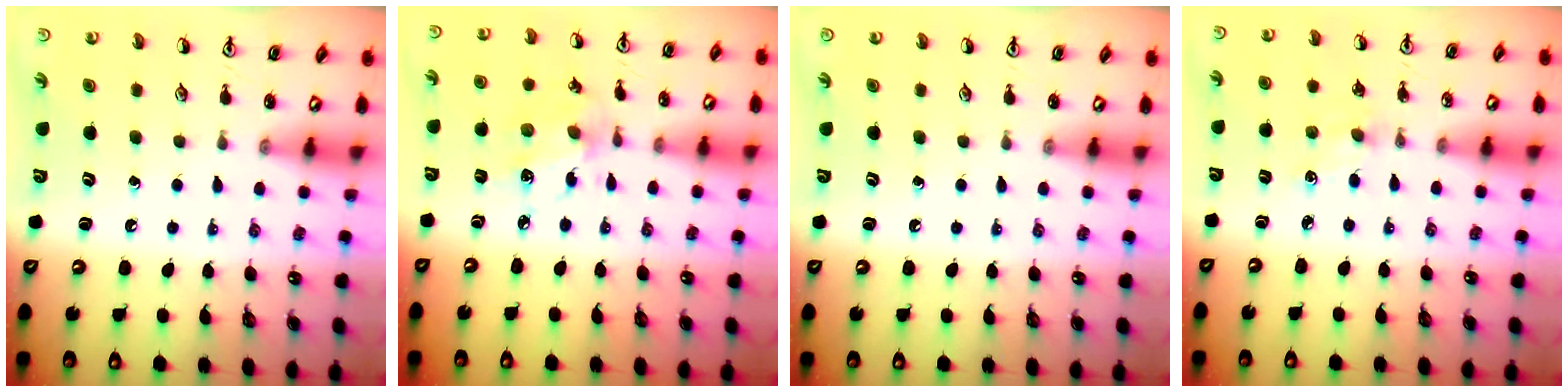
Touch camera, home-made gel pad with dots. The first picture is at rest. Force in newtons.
{"total": 7.0, "press": 7.0, "slide": 0.4}
{"total": 0.0}
{"total": 3.6, "press": 3.6, "slide": 0.6}